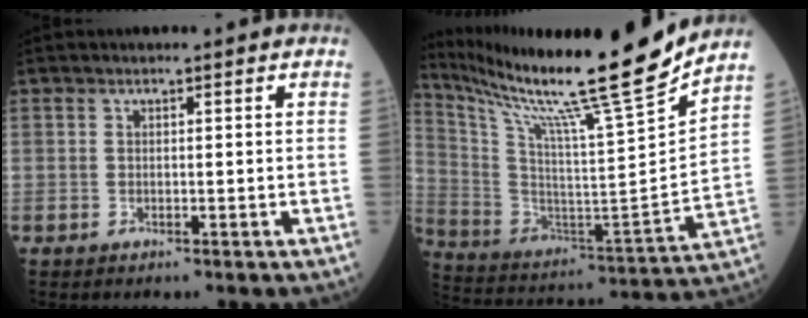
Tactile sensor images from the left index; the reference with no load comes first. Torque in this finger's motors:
{"motor_torque": [0.87, -1.27, 0.20, 0.07]}